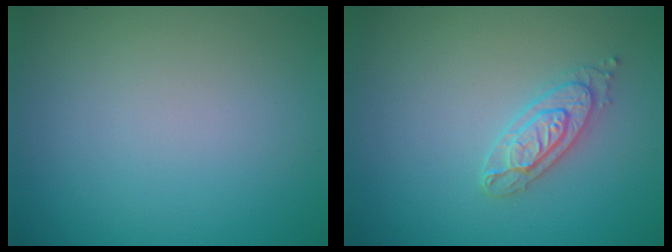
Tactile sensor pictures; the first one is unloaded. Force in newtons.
{"total": 2.5, "press": 2.4, "slide": 0.6}